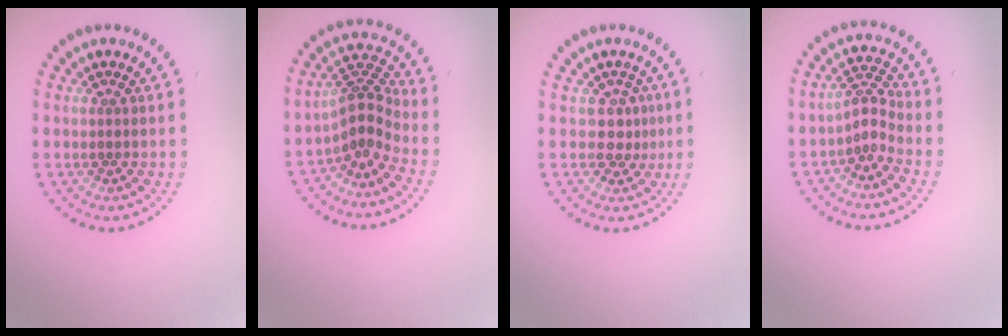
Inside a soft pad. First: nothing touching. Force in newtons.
{"total": 3.4, "press": 2.5, "slide": 2.3}
{"total": 1.9, "press": 1.3, "slide": 1.3}
{"total": 2.2, "press": 1.4, "slide": 1.6}